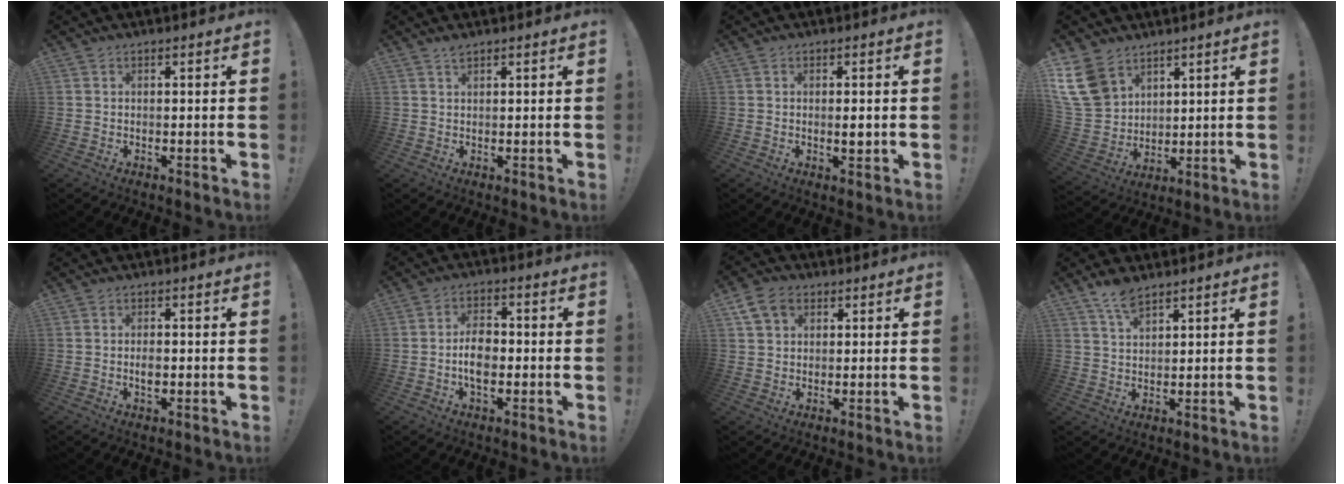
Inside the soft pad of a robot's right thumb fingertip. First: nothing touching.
{"total": 1.5, "force": [1.3, 0.2, 0.7], "torque": [-0.009, -0.004, 0.023]}
{"total": 2.4, "force": [-0.2, 0.5, 2.3], "torque": [-0.026, -0.006, -0.006]}
{"total": 14.4, "force": [8.6, 9.6, 6.3], "torque": [-0.134, -0.042, 0.176]}
{"total": 2.2, "force": [-0.6, 1.2, 1.8], "torque": [-0.016, -0.003, -0.014]}
{"total": 7.4, "force": [-1.5, 4.8, 5.4], "torque": [-0.083, 0.005, -0.030]}
{"total": 7.5, "force": [3.4, 5.5, 3.9], "torque": [-0.061, -0.002, 0.068]}
{"total": 6.1, "force": [4.9, 1.9, 3.2], "torque": [-0.059, -0.024, 0.088]}